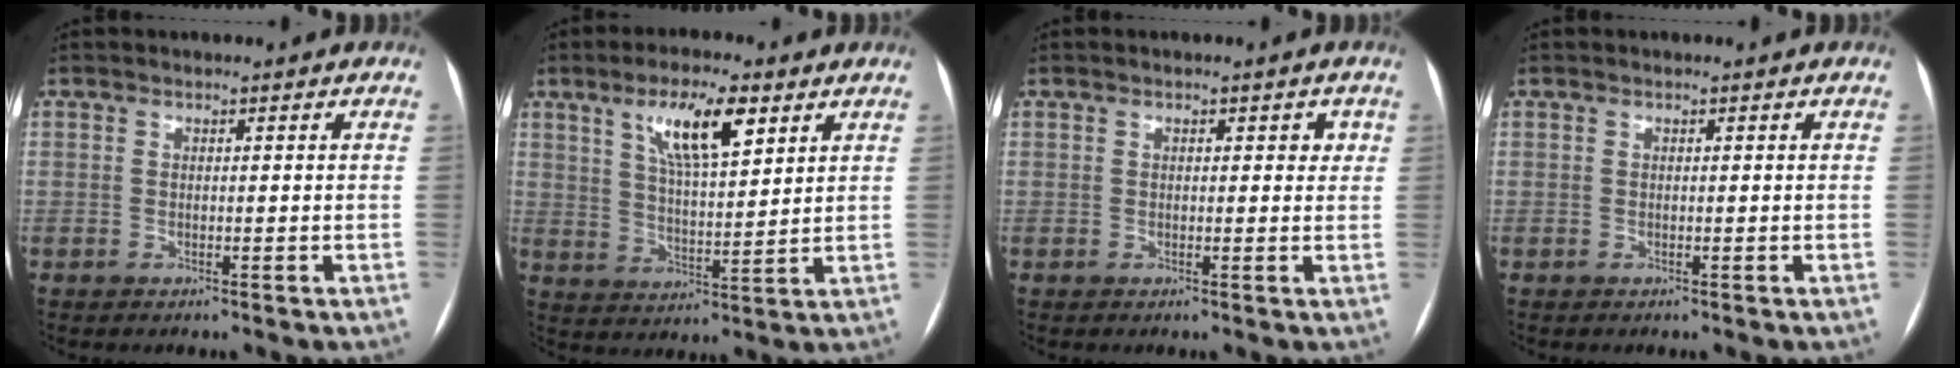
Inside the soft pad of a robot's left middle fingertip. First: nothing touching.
{"total": 10.1, "force": [5.3, 2.4, 8.2], "torque": [-0.150, 0.005, 0.094]}
{"total": 2.4, "force": [0.9, 1.3, 1.8], "torque": [-0.016, 0.007, 0.007]}
{"total": 0.0}